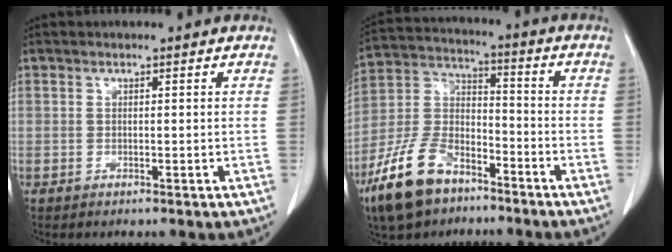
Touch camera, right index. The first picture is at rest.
{"total": 13.6, "force": [-8.9, 6.7, 7.9], "torque": [-0.176, 0.002, -0.172]}